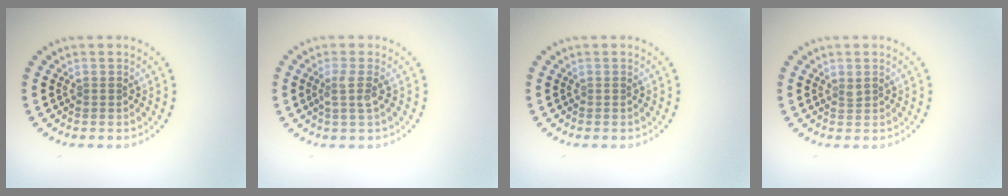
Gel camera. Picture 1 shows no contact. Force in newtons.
{"total": 1.8, "press": 1.4, "slide": 1.2}
{"total": 0.0}
{"total": 0.6, "press": 0.5, "slide": 0.3}